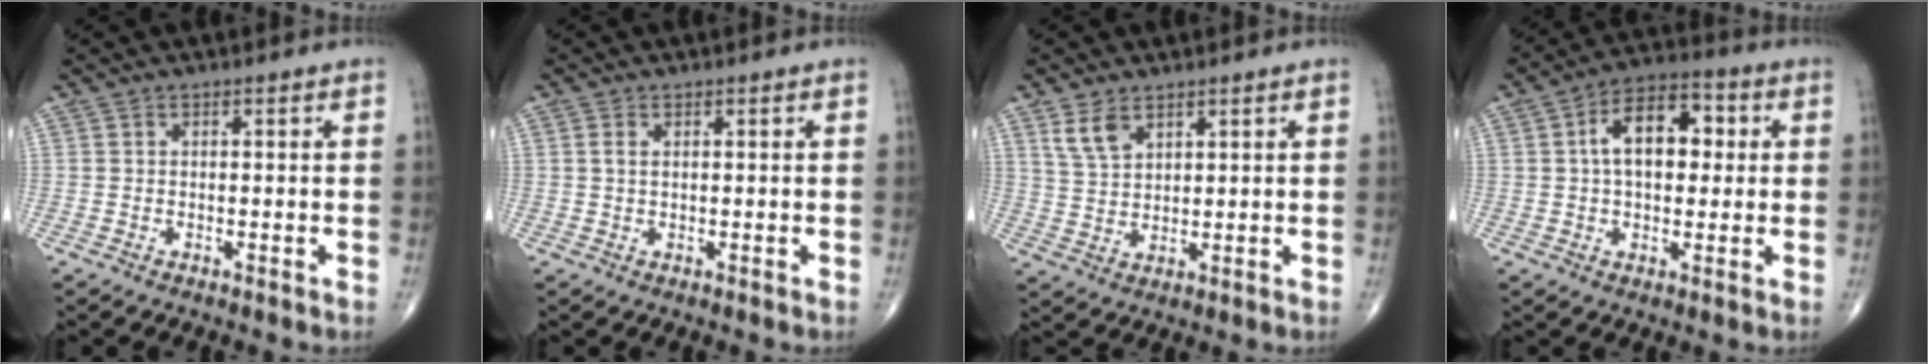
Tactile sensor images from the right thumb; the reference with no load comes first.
{"total": 1.4, "force": [0.5, 0.8, 1.1], "torque": [-0.026, 0.004, 0.011]}
{"total": 5.1, "force": [3.2, 2.8, 2.9], "torque": [-0.048, -0.014, 0.070]}
{"total": 11.7, "force": [1.9, 7.0, 9.2], "torque": [-0.126, 0.022, 0.022]}